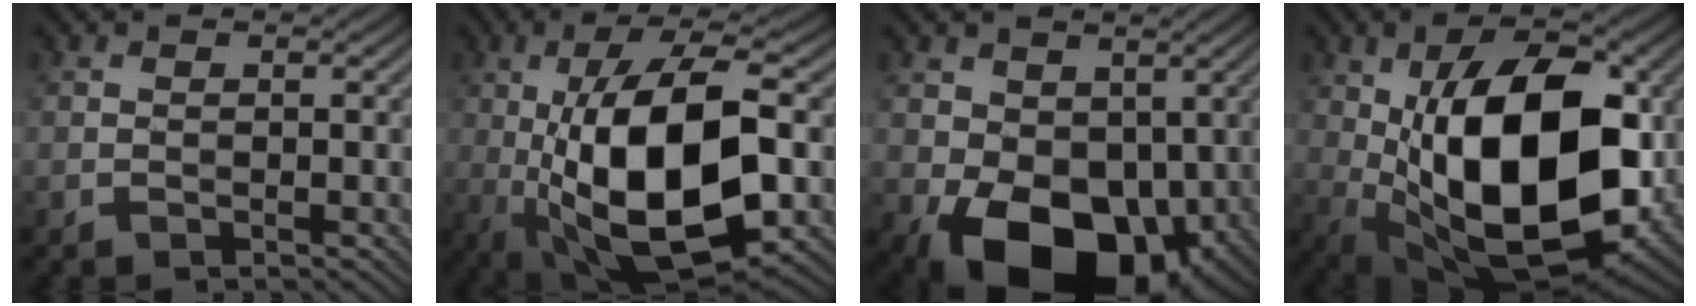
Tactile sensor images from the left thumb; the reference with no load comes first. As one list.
[{"total": 16.4, "force": [-1.2, 6.6, 15.0], "torque": [-0.274, 0.004, -0.022]}, {"total": 14.2, "force": [-2.7, 9.7, 10.0], "torque": [-0.173, -0.031, -0.041]}, {"total": 19.0, "force": [0.2, 10.3, 16.0], "torque": [-0.270, -0.015, 0.011]}]